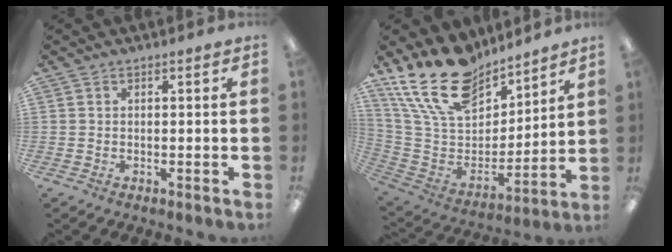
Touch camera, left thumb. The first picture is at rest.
{"total": 21.9, "force": [16.0, 11.0, 10.1], "torque": [-0.203, -0.092, 0.296]}